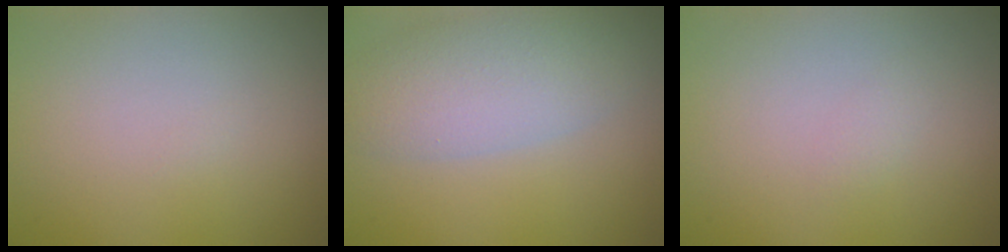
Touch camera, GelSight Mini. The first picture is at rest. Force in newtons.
{"total": 5.7, "press": 5.7, "slide": 0.4}
{"total": 0.6, "press": 0.6, "slide": 0.1}